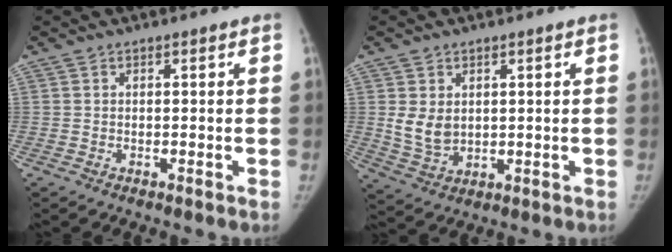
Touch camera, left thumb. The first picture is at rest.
{"total": 6.0, "force": [1.3, 4.5, 3.7], "torque": [-0.051, -0.016, 0.041]}